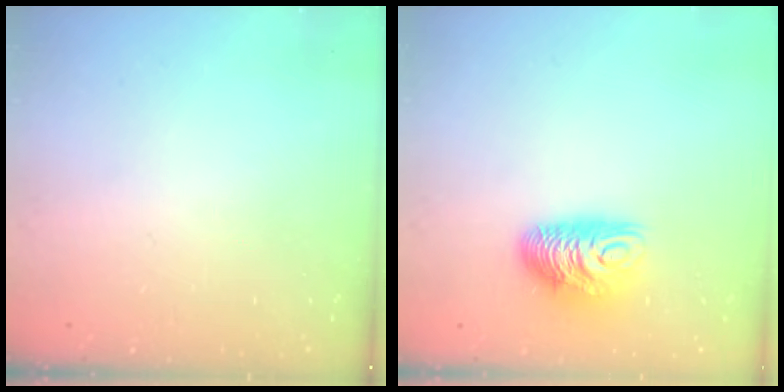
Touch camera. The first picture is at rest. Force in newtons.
{"total": 10.4, "press": 10.4, "slide": 0.4}